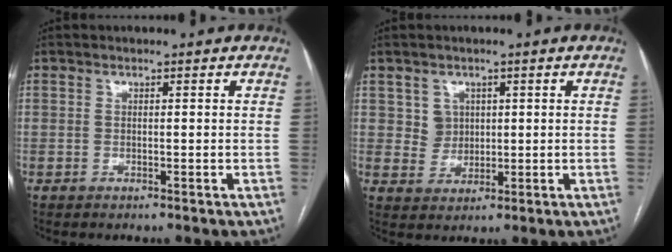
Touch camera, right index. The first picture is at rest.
{"total": 3.5, "force": [1.2, 3.2, 0.5], "torque": [-0.005, 0.007, 0.027]}